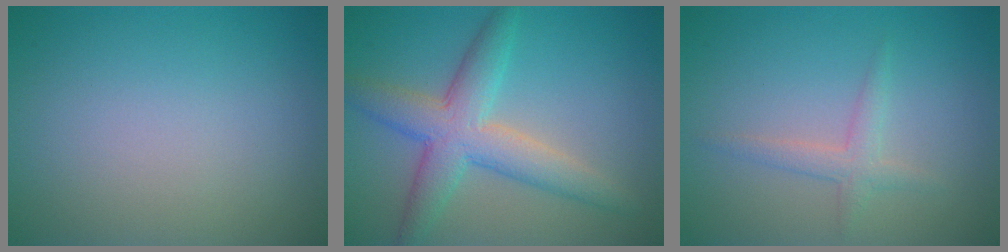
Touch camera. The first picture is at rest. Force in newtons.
{"total": 5.7, "press": 5.7, "slide": 0.4}
{"total": 2.3, "press": 2.3, "slide": 0.1}